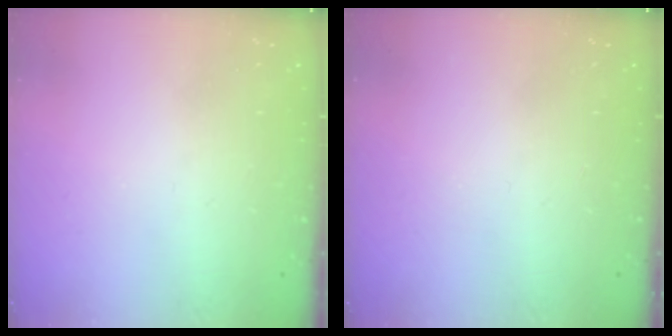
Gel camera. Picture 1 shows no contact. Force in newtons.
{"total": 0.0}